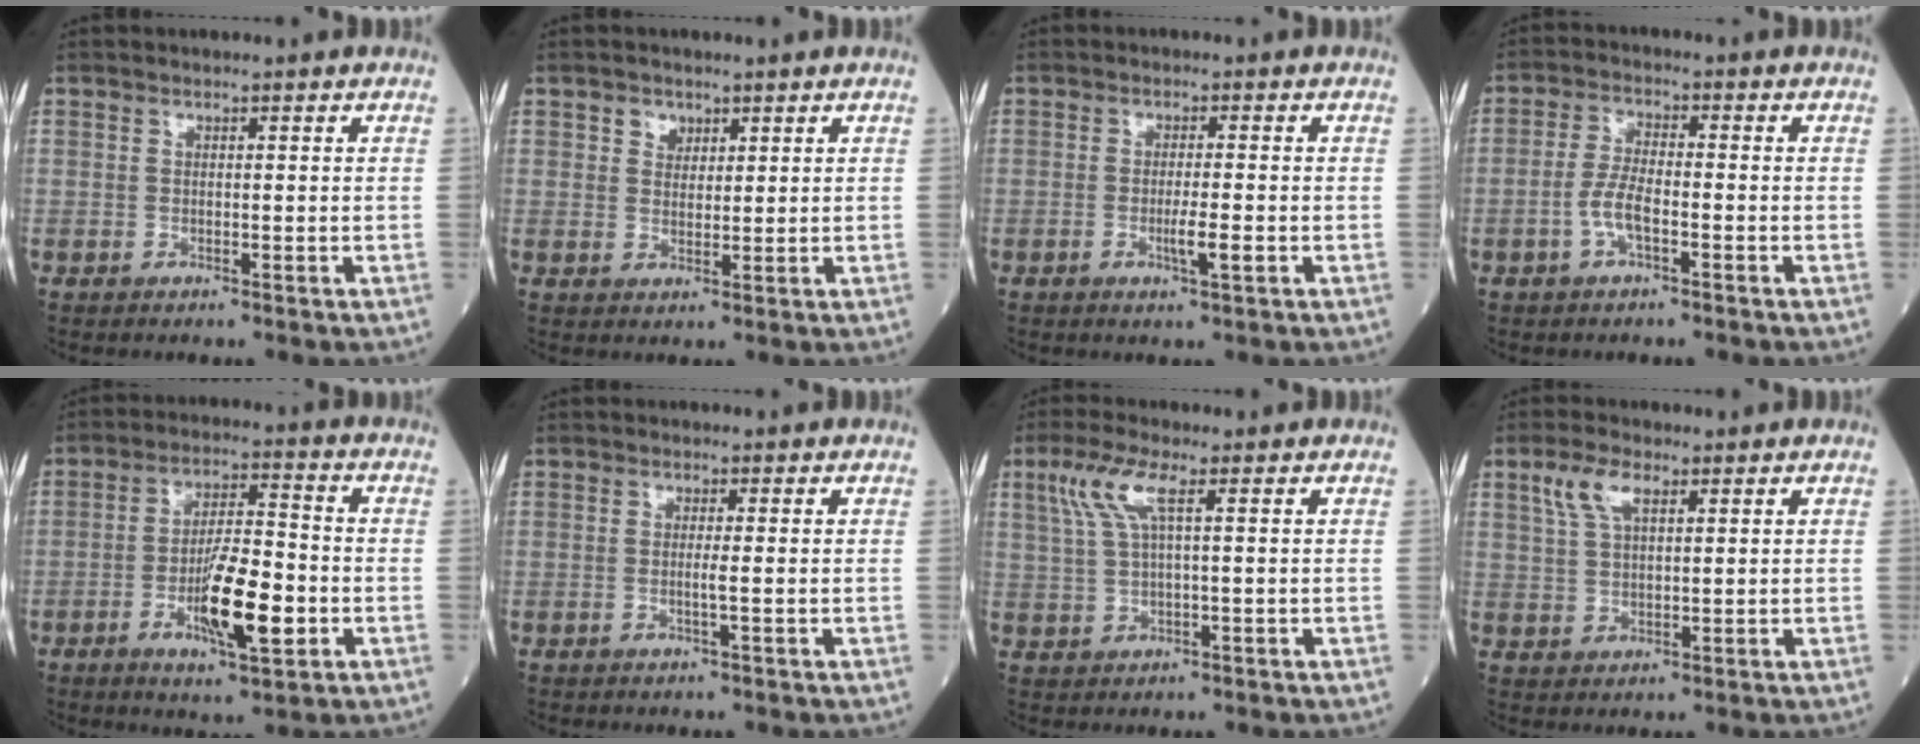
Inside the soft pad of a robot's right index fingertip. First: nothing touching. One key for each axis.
{"total": 2.3, "fx": 1.3, "fy": 1.7, "fz": 0.7, "tx": -0.010, "ty": 0.001, "tz": 0.021}
{"total": 3.0, "fx": -1.0, "fy": 0.0, "fz": 2.9, "tx": -0.051, "ty": -0.004, "tz": -0.016}
{"total": 4.3, "fx": -1.7, "fy": 1.1, "fz": 3.8, "tx": -0.084, "ty": 0.004, "tz": -0.036}
{"total": 10.7, "fx": -3.3, "fy": 2.1, "fz": 10.0, "tx": -0.177, "ty": -0.004, "tz": -0.055}
{"total": 1.3, "fx": -0.2, "fy": -0.3, "fz": 1.2, "tx": -0.024, "ty": -0.001, "tz": -0.007}
{"total": 5.4, "fx": 2.2, "fy": 0.7, "fz": 4.8, "tx": -0.117, "ty": 0.016, "tz": 0.048}
{"total": 5.0, "fx": 2.6, "fy": 1.8, "fz": 3.8, "tx": -0.087, "ty": 0.013, "tz": 0.057}